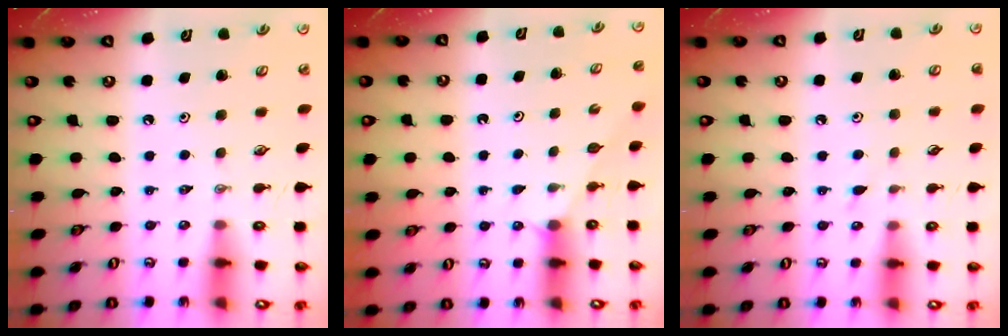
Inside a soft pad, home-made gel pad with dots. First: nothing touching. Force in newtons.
{"total": 1.5, "press": 1.5, "slide": 0.2}
{"total": 4.3, "press": 4.2, "slide": 0.6}